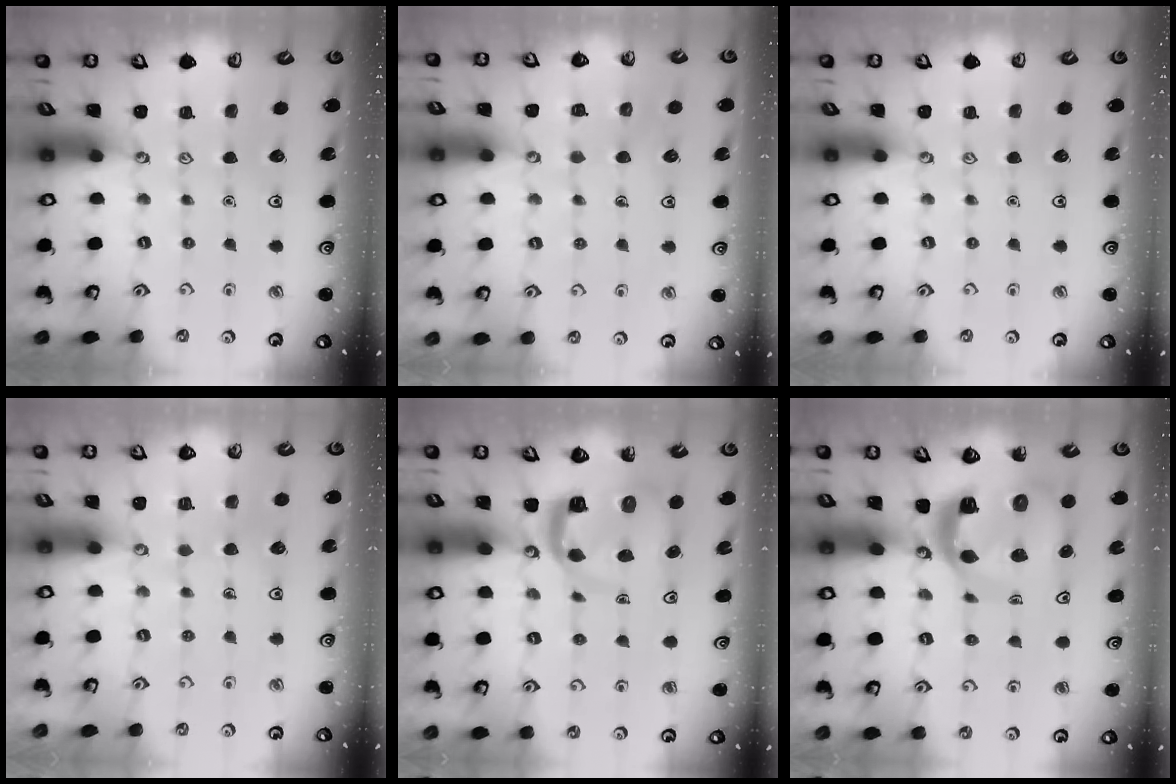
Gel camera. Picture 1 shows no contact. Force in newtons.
{"total": 6.4, "press": 6.3, "slide": 0.4}
{"total": 0.0}
{"total": 4.0, "press": 4.0, "slide": 0.4}
{"total": 6.6, "press": 6.5, "slide": 0.9}
{"total": 11.1, "press": 11.0, "slide": 1.5}